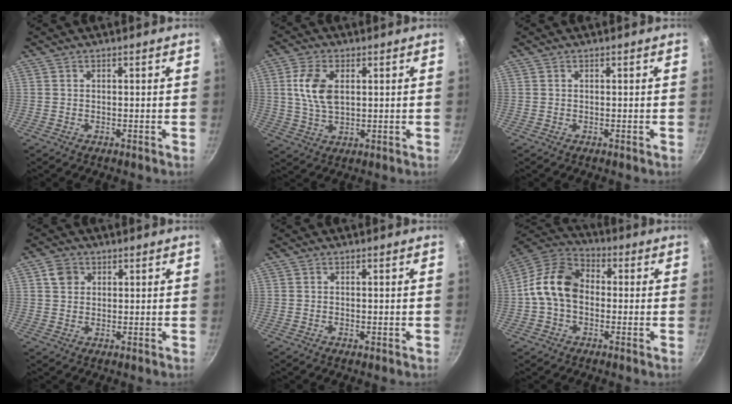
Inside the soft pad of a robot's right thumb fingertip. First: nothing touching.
{"total": 9.4, "force": [1.8, 5.7, 7.3], "torque": [-0.132, 0.001, 0.033]}
{"total": 0.0}
{"total": 3.5, "force": [1.2, 2.9, 1.5], "torque": [-0.009, 0.002, 0.018]}
{"total": 0.9, "force": [-0.3, 0.3, 0.8], "torque": [-0.012, 0.000, -0.005]}
{"total": 11.8, "force": [-0.5, 8.7, 8.0], "torque": [-0.118, 0.034, -0.032]}